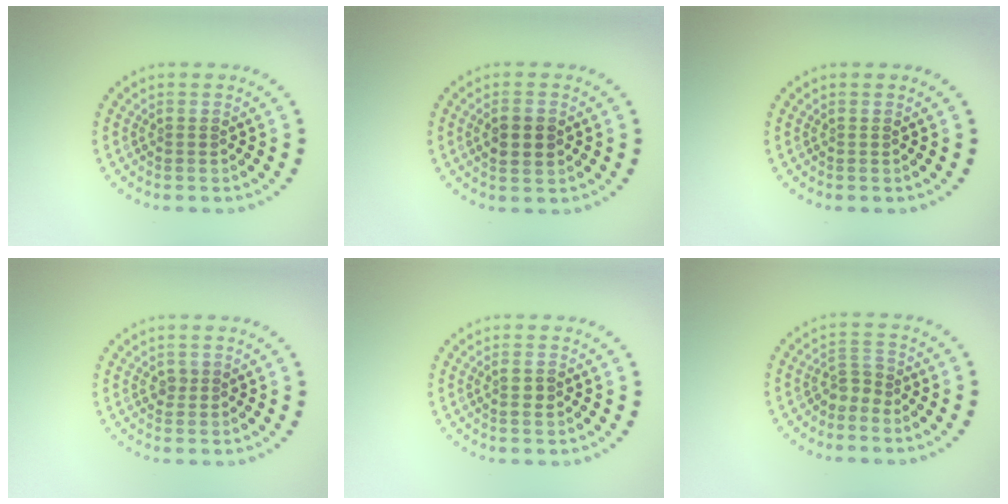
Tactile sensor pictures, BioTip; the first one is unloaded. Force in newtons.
{"total": 2.4, "press": 2.4, "slide": 0.1}
{"total": 0.0}
{"total": 0.8, "press": 0.8, "slide": 0.3}
{"total": 1.2, "press": 1.2, "slide": 0.4}
{"total": 1.9, "press": 1.3, "slide": 1.4}